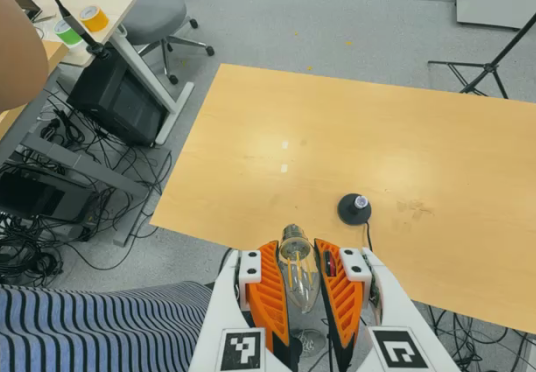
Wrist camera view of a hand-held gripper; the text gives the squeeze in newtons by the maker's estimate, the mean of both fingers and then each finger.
{"total": 24.1, "left": 27.2, "right": 21.0}